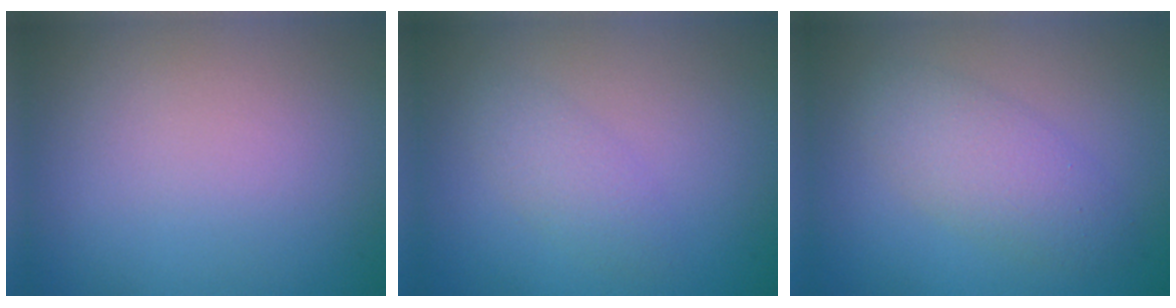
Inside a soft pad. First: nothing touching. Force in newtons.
{"total": 1.9, "press": 1.9, "slide": 0.2}
{"total": 3.5, "press": 3.5, "slide": 0.2}